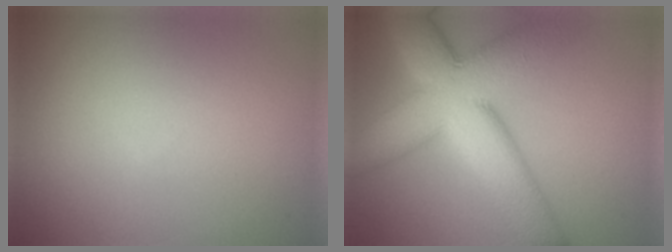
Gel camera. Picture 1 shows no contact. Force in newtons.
{"total": 12.5, "press": 12.4, "slide": 1.2}